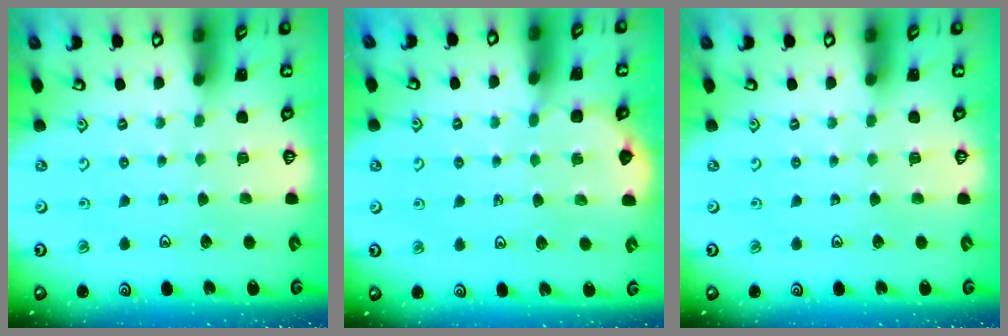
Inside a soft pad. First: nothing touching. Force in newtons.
{"total": 2.3, "press": 2.3, "slide": 0.2}
{"total": 0.0}